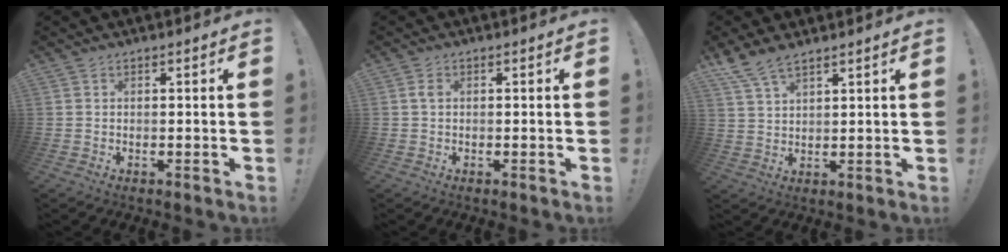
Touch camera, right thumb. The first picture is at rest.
{"total": 1.5, "force": [0.2, 0.9, 1.1], "torque": [-0.019, 0.004, 0.003]}
{"total": 6.6, "force": [5.4, 2.1, 3.3], "torque": [-0.075, -0.024, 0.105]}